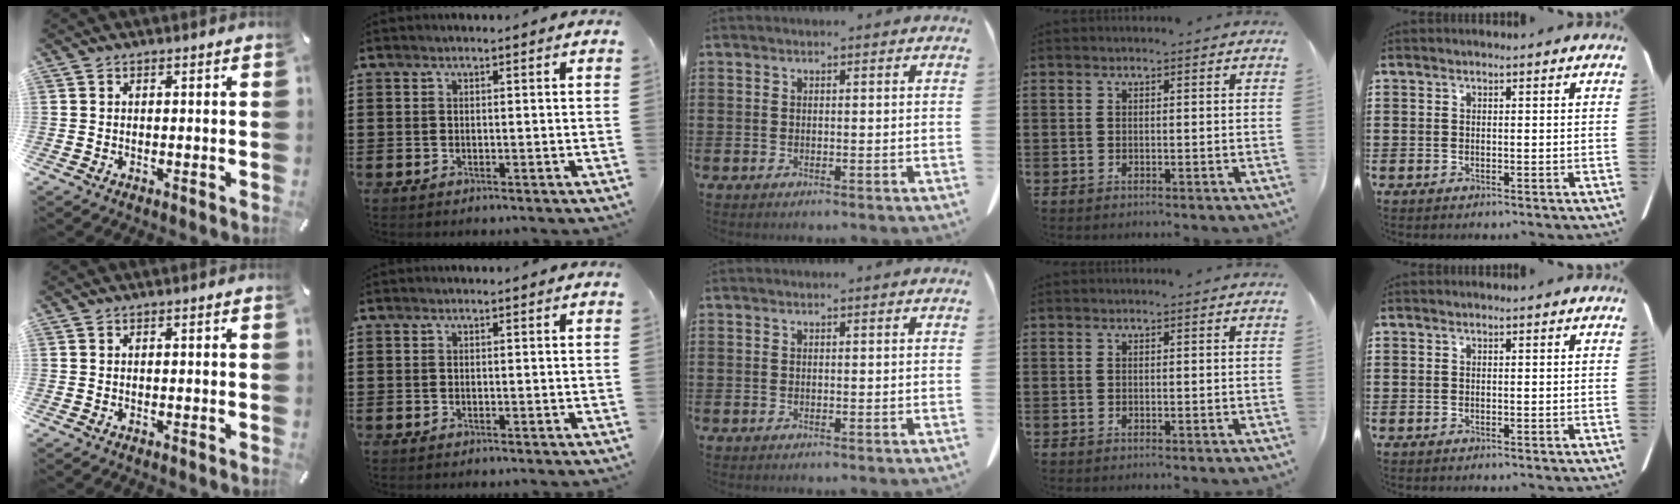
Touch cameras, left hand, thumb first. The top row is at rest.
{}